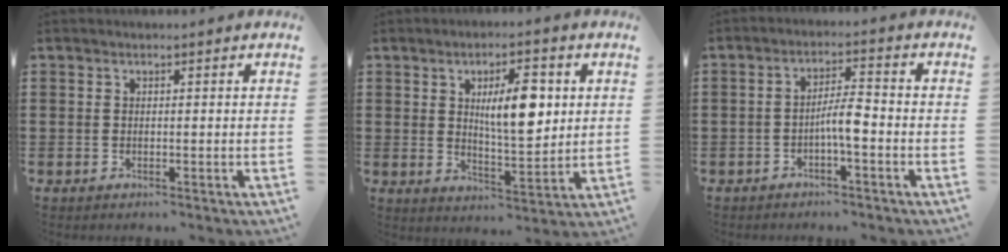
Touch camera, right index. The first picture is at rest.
{"total": 8.4, "force": [2.1, 3.1, 7.5], "torque": [-0.125, 0.000, 0.029]}
{"total": 4.4, "force": [-1.5, 0.9, 4.1], "torque": [-0.081, 0.004, -0.032]}